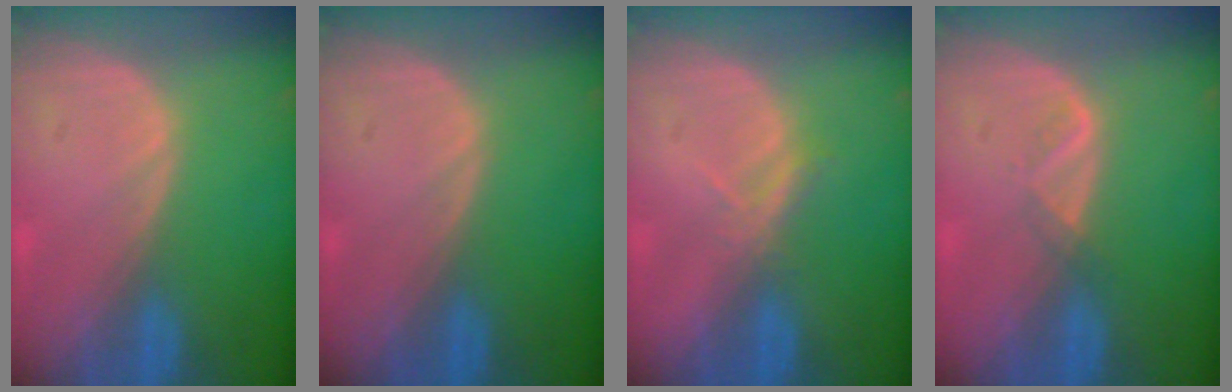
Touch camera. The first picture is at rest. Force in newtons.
{"total": 0.0}
{"total": 2.1, "press": 1.9, "slide": 0.9}
{"total": 1.6, "press": 1.5, "slide": 0.7}